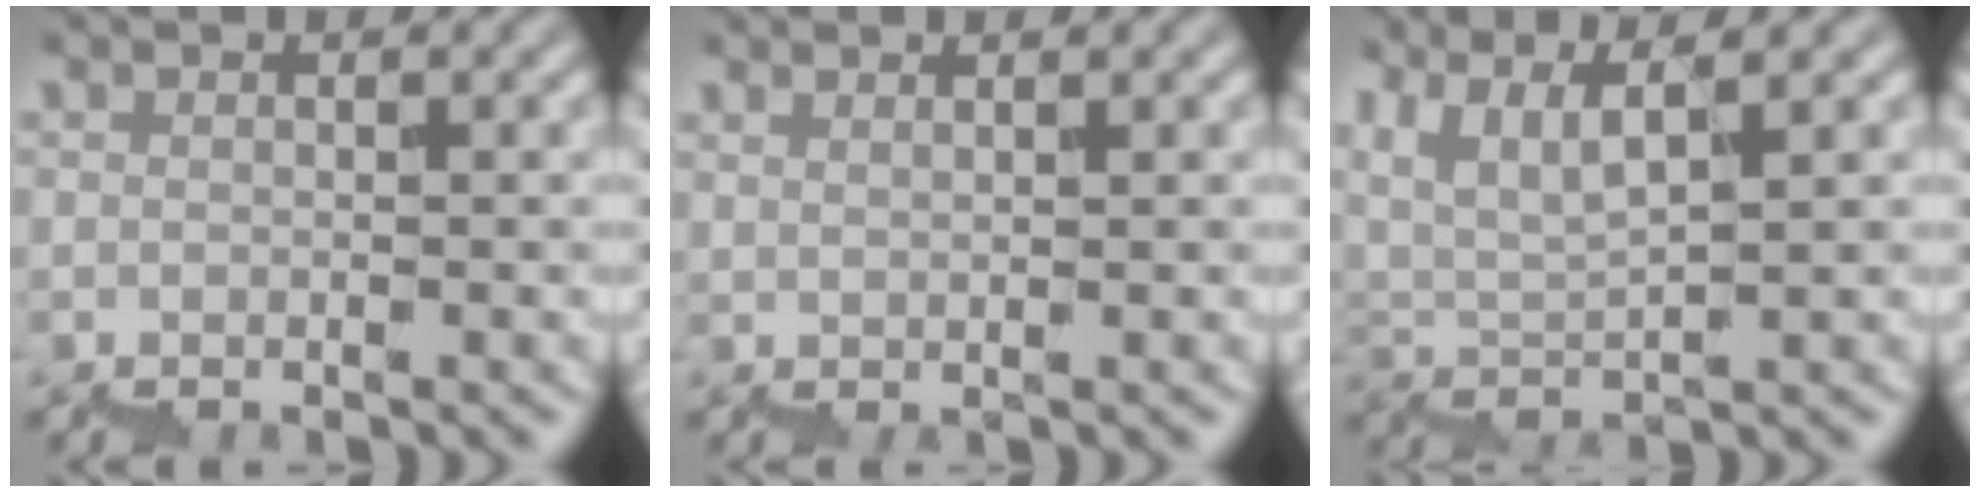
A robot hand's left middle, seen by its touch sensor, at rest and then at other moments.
{"total": 1.5, "force": [1.4, 0.4, 0.6], "torque": [0.015, -0.004, 0.025]}
{"total": 5.7, "force": [4.9, 1.0, 2.9], "torque": [-0.054, 0.013, 0.093]}